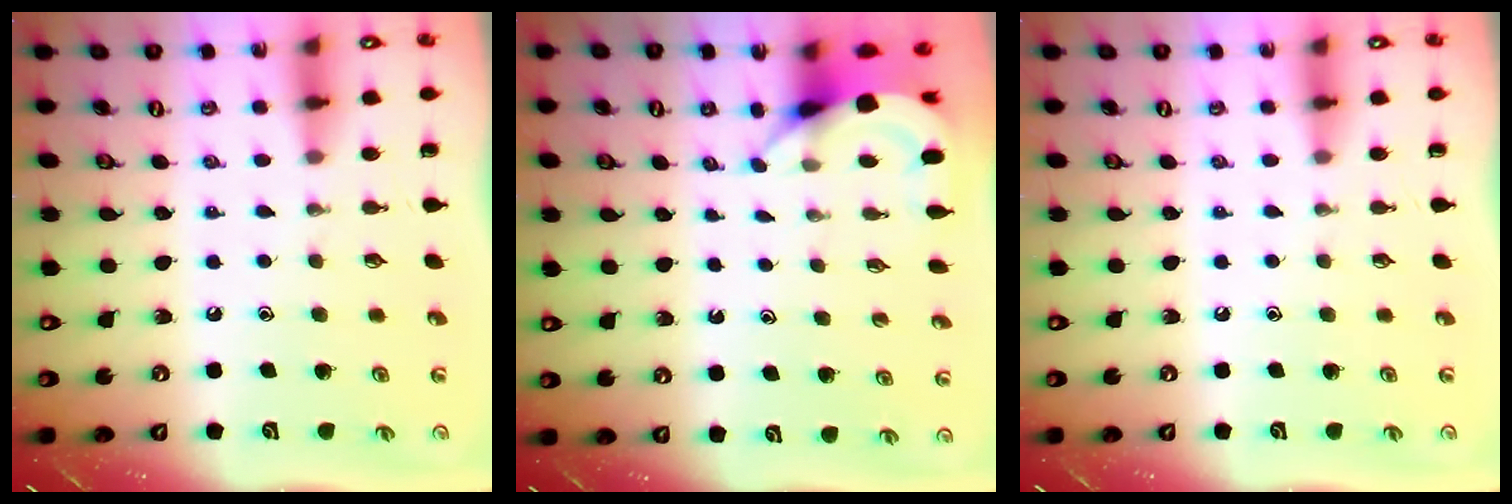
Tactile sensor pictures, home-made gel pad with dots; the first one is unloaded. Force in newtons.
{"total": 3.9, "press": 3.9, "slide": 0.3}
{"total": 0.0}